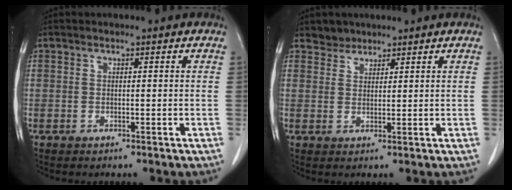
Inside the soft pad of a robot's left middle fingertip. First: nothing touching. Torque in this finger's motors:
{"motor_torque": [0.06, -0.08, -0.13, -0.03]}